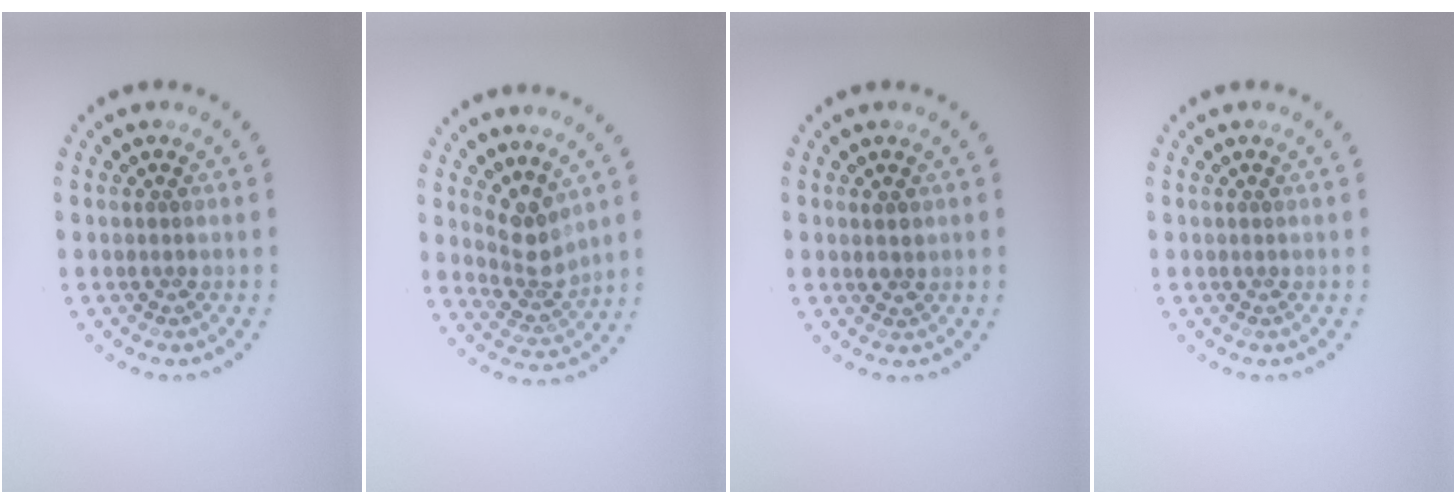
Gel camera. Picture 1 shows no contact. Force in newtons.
{"total": 2.8, "press": 2.1, "slide": 1.8}
{"total": 1.1, "press": 1.0, "slide": 0.3}
{"total": 0.0}